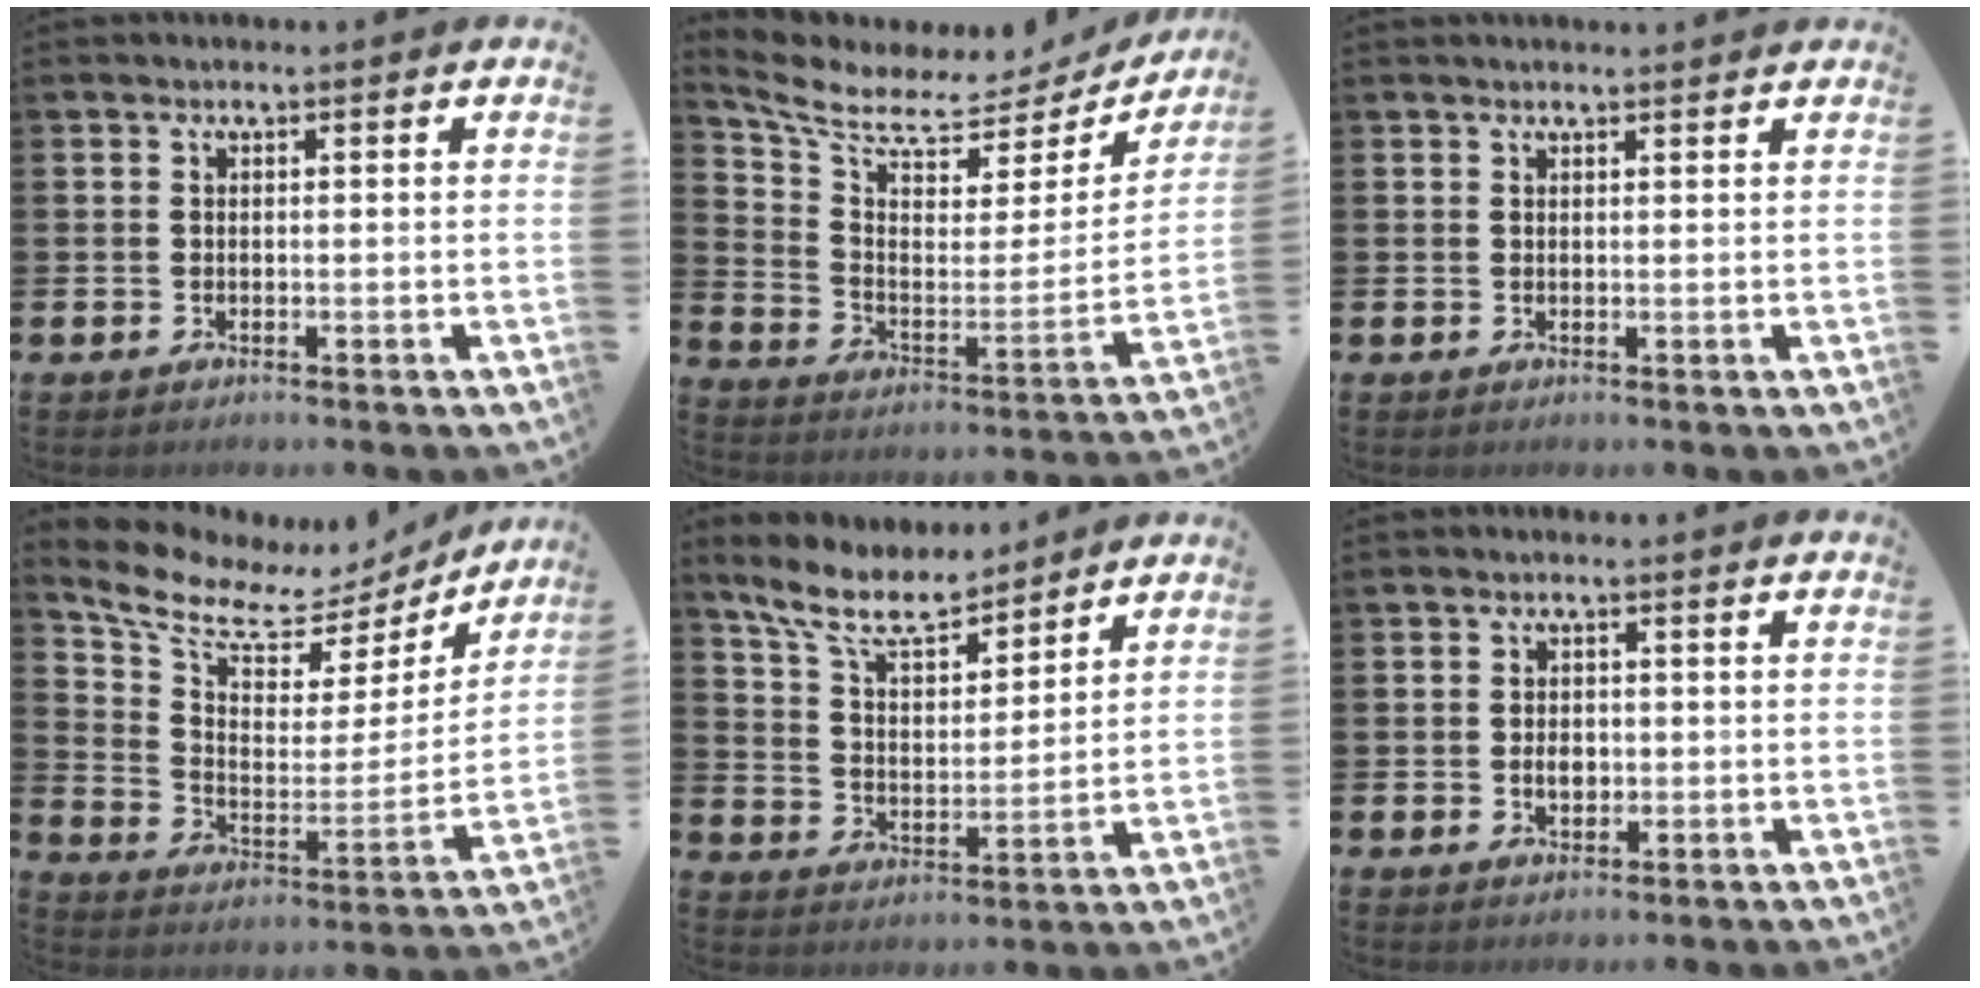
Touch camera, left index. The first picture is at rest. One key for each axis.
{"total": 7.3, "fx": 6.3, "fy": 2.8, "fz": 2.5, "tx": -0.091, "ty": -0.048, "tz": 0.104}
{"total": 1.0, "fx": 1.0, "fy": 0.0, "fz": 0.2, "tx": 0.008, "ty": -0.003, "tz": 0.016}
{"total": 9.0, "fx": 7.6, "fy": 3.9, "fz": 3.0, "tx": -0.100, "ty": -0.048, "tz": 0.129}
{"total": 9.3, "fx": 8.1, "fy": 2.7, "fz": 3.5, "tx": -0.107, "ty": -0.038, "tz": 0.148}
{"total": 2.5, "fx": -0.2, "fy": 1.8, "fz": 1.7, "tx": -0.018, "ty": -0.001, "tz": -0.009}